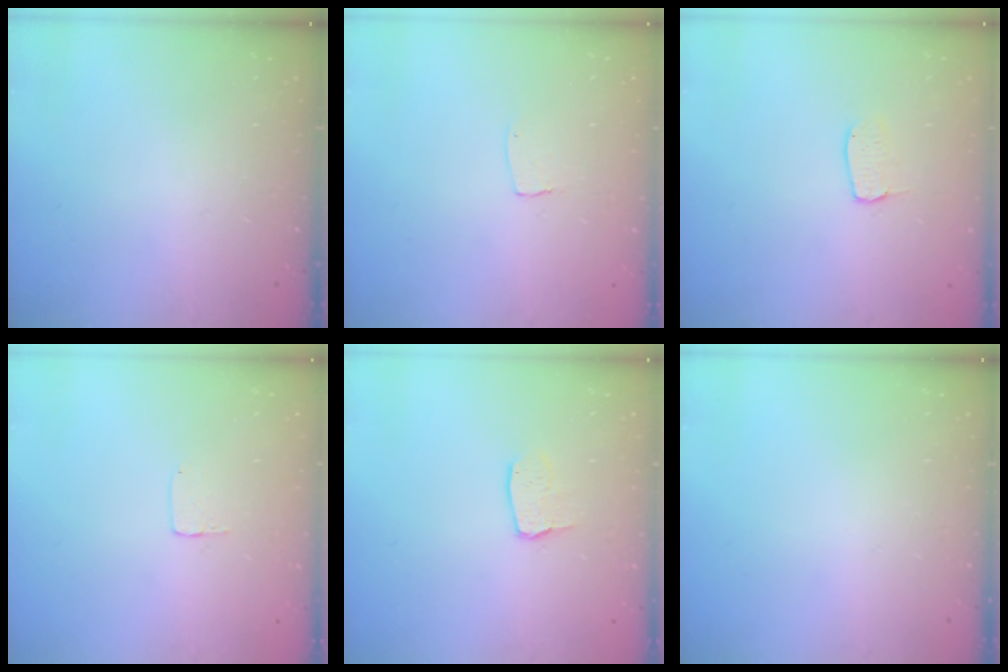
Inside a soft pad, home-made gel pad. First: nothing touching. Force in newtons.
{"total": 3.1, "press": 3.1, "slide": 0.2}
{"total": 3.9, "press": 3.9, "slide": 0.2}
{"total": 3.5, "press": 3.5, "slide": 0.2}
{"total": 3.0, "press": 3.0, "slide": 0.2}
{"total": 0.0}